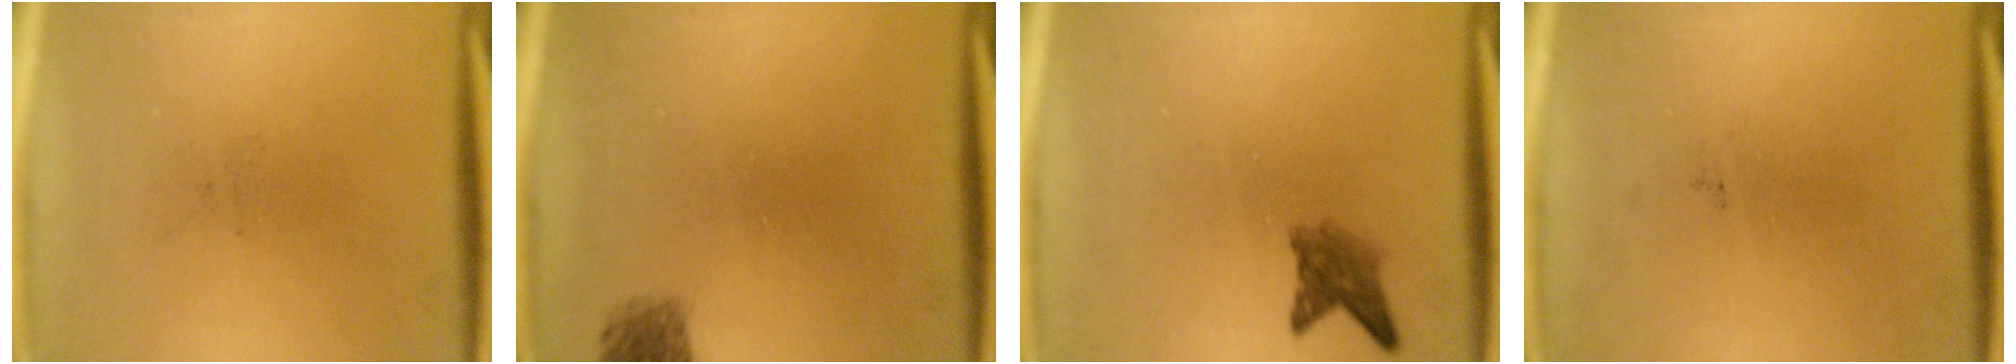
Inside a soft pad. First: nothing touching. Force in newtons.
{"total": 1.8}
{"total": 2.9}
{"total": 0.0}